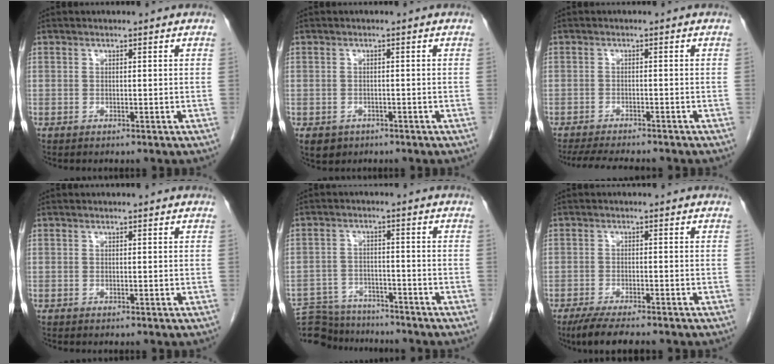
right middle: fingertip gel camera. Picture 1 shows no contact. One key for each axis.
{"total": 3.0, "fx": -1.8, "fy": 2.2, "fz": 0.7, "tx": -0.010, "ty": 0.001, "tz": -0.023}
{"total": 9.4, "fx": -8.3, "fy": 1.6, "fz": 4.0, "tx": -0.060, "ty": -0.013, "tz": -0.120}
{"total": 0.0}
{"total": 11.9, "fx": -11.2, "fy": 3.4, "fz": 2.0, "tx": -0.044, "ty": 0.010, "tz": -0.170}
{"total": 6.9, "fx": -5.6, "fy": 1.1, "fz": 3.8, "tx": -0.062, "ty": -0.015, "tz": -0.091}